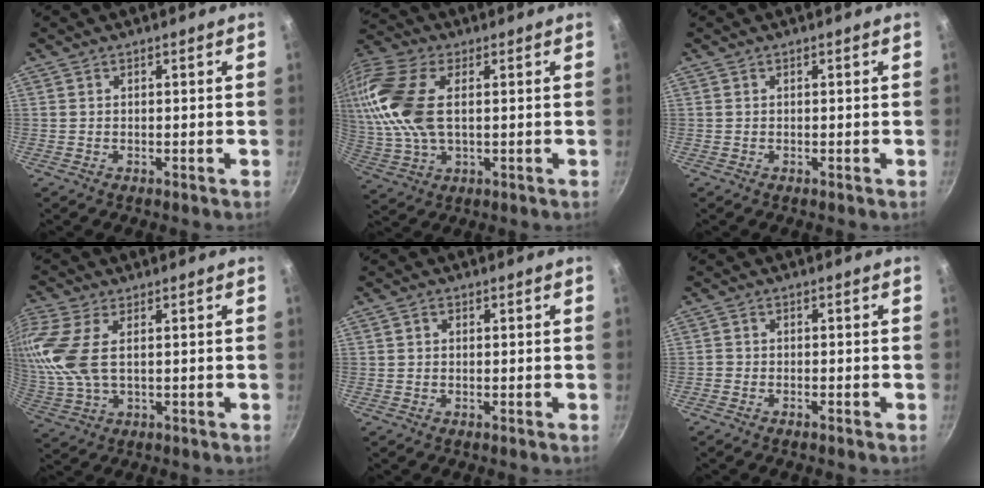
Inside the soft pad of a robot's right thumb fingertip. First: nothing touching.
{"total": 17.9, "force": [3.1, 9.9, 14.5], "torque": [-0.318, 0.014, 0.054]}
{"total": 0.0}
{"total": 10.6, "force": [2.1, 5.4, 8.9], "torque": [-0.200, 0.003, 0.044]}
{"total": 1.2, "force": [0.3, 1.0, 0.6], "torque": [-0.009, 0.005, 0.003]}
{"total": 1.2, "force": [-1.0, 0.4, 0.6], "torque": [-0.024, 0.009, -0.022]}